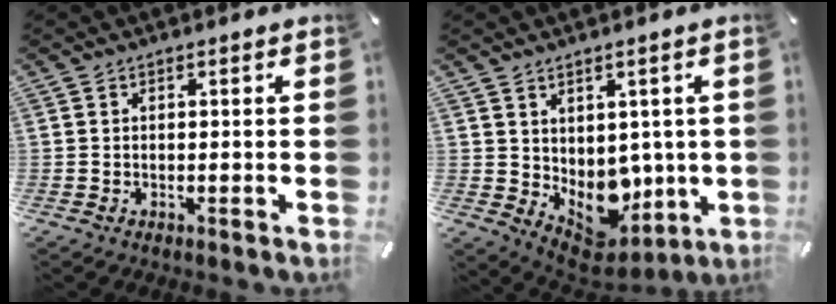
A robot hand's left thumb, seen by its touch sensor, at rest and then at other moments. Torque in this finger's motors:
{"motor_torque": [0.98, 2.46, 0.14, 0.03, 0.05]}